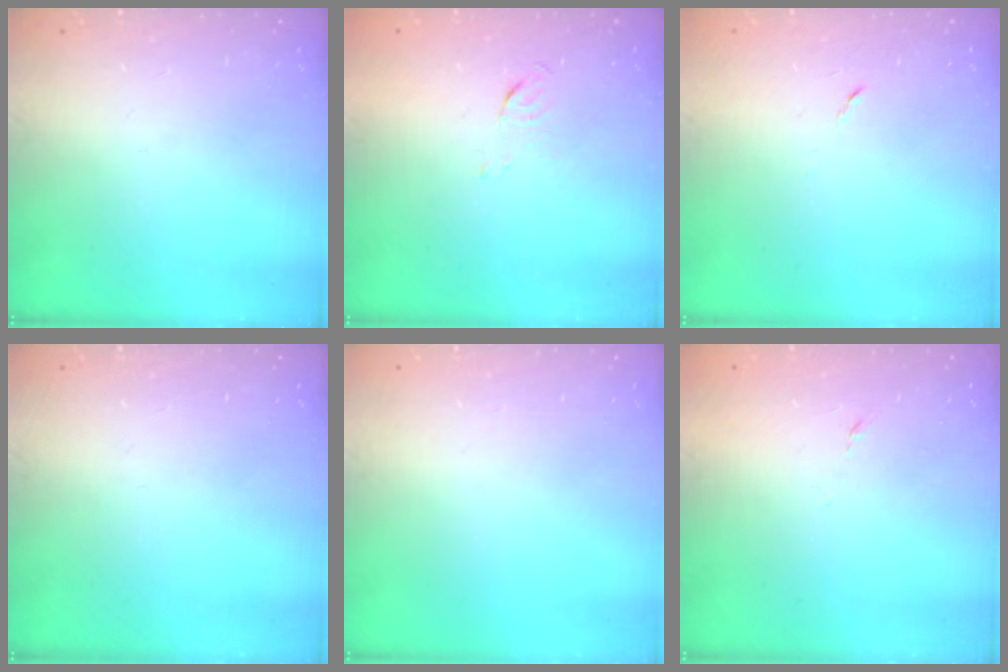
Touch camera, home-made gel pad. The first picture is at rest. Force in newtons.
{"total": 3.9, "press": 3.7, "slide": 1.2}
{"total": 5.2, "press": 4.8, "slide": 2.1}
{"total": 0.0}
{"total": 0.0}
{"total": 3.8, "press": 3.7, "slide": 0.9}